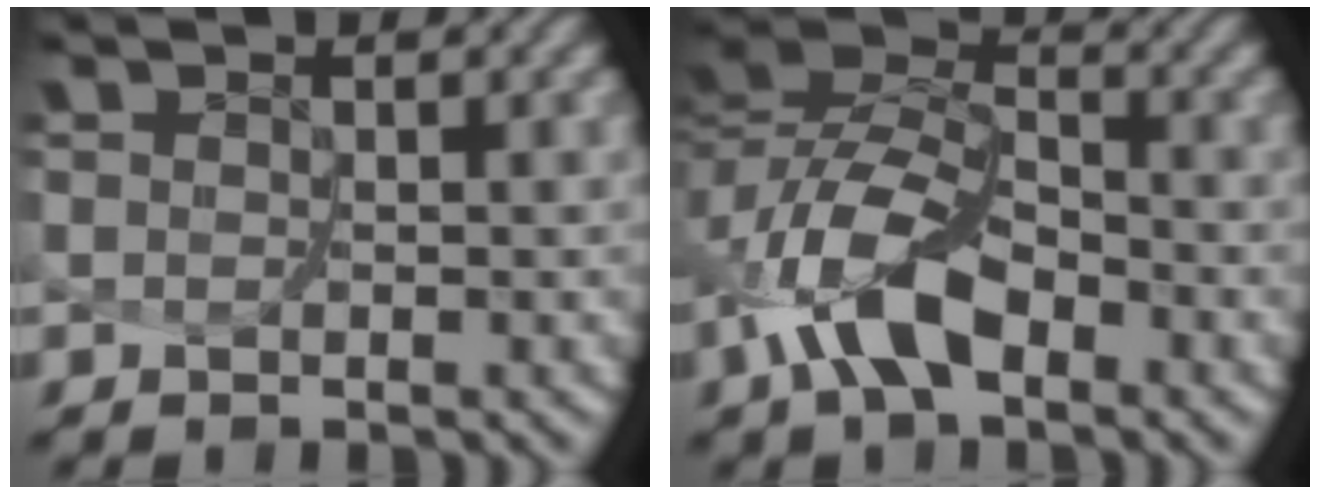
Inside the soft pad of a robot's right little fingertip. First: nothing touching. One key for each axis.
{"total": 7.4, "fx": -3.6, "fy": 3.7, "fz": 5.3, "tx": -0.115, "ty": 0.009, "tz": -0.075}